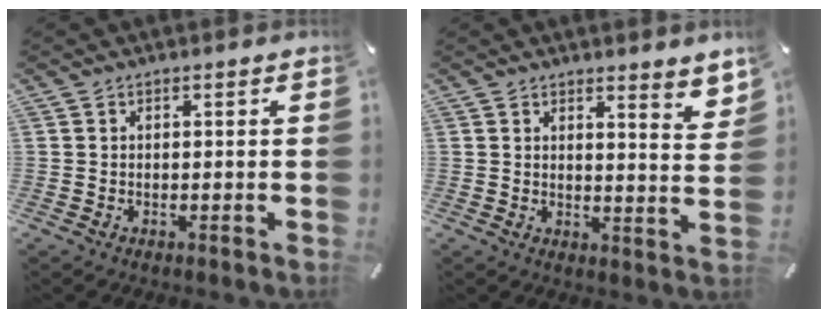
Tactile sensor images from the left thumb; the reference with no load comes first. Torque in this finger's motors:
{"motor_torque": [0.15, -0.66, -0.03, 0.31, -0.04]}